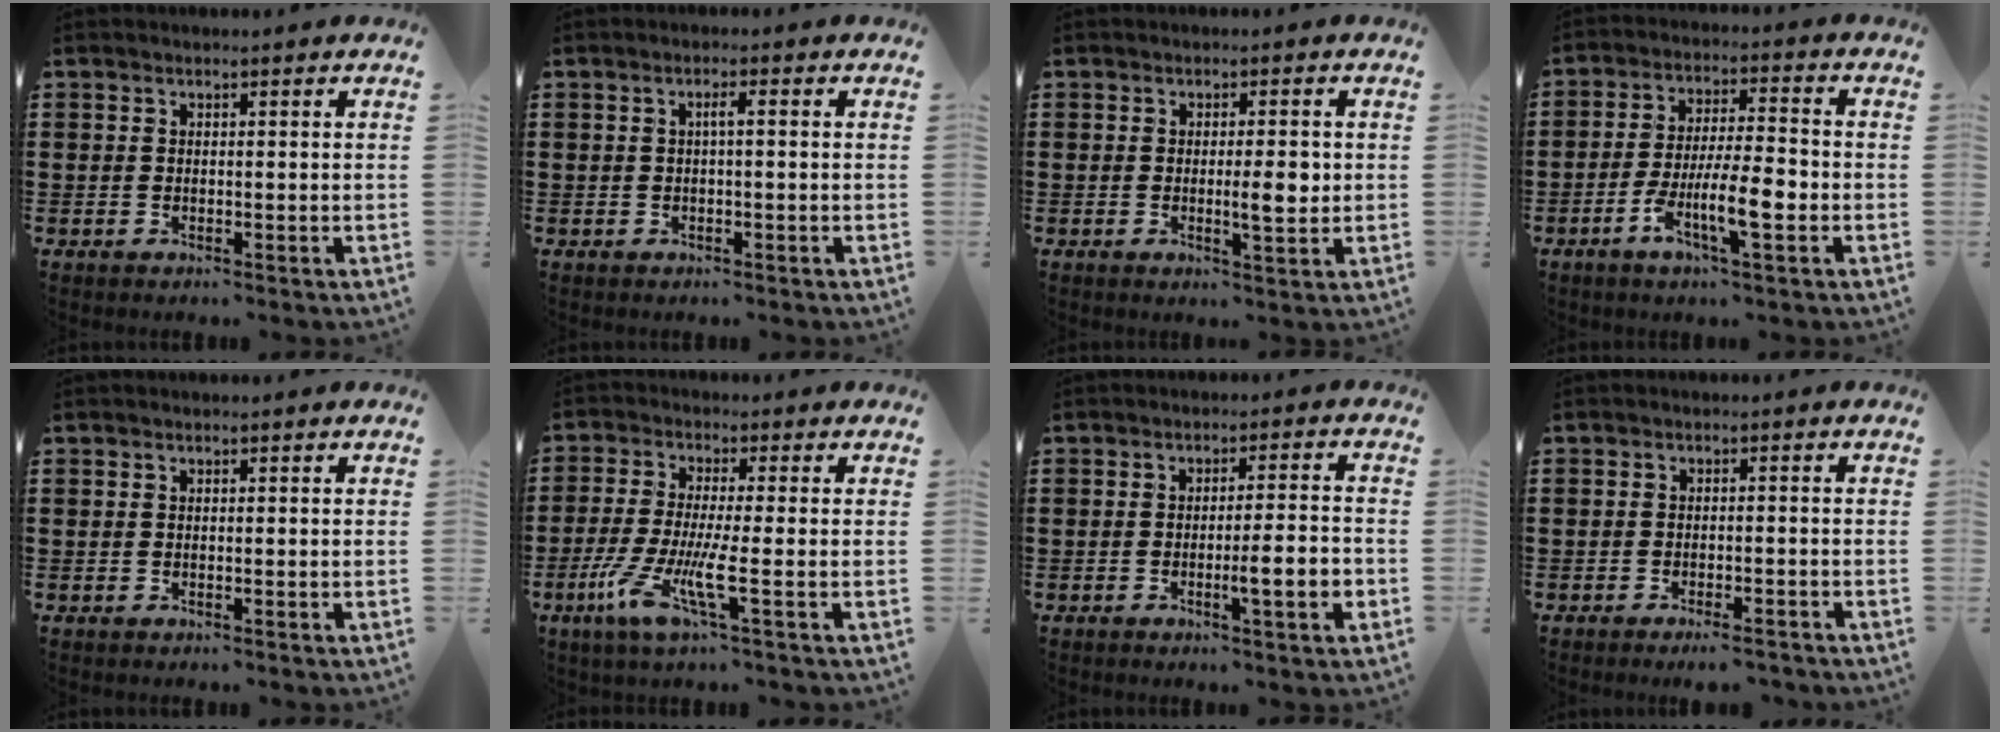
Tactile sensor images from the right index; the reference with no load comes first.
{"total": 1.5, "force": [0.0, 0.1, 1.5], "torque": [-0.029, 0.001, -0.003]}
{"total": 4.1, "force": [-0.2, 0.9, 4.0], "torque": [-0.062, -0.003, -0.006]}
{"total": 8.6, "force": [-3.4, 2.0, 7.6], "torque": [-0.152, -0.006, -0.065]}
{"total": 0.0}
{"total": 8.6, "force": [-2.9, 0.5, 8.1], "torque": [-0.180, -0.028, -0.056]}
{"total": 6.1, "force": [-1.8, 0.5, 5.8], "torque": [-0.085, -0.010, -0.032]}
{"total": 2.2, "force": [-1.9, 0.1, 1.0], "torque": [-0.019, 0.000, -0.037]}